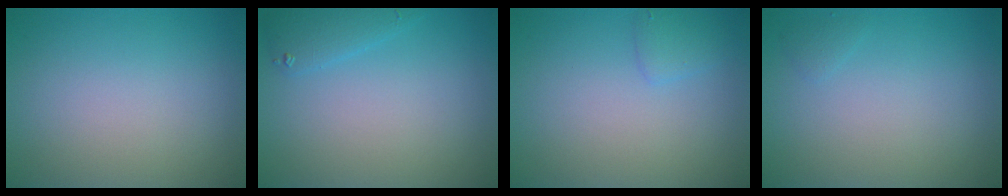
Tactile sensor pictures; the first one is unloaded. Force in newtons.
{"total": 1.7, "press": 1.7, "slide": 0.2}
{"total": 1.2, "press": 1.2, "slide": 0.1}
{"total": 0.5, "press": 0.5, "slide": 0.1}